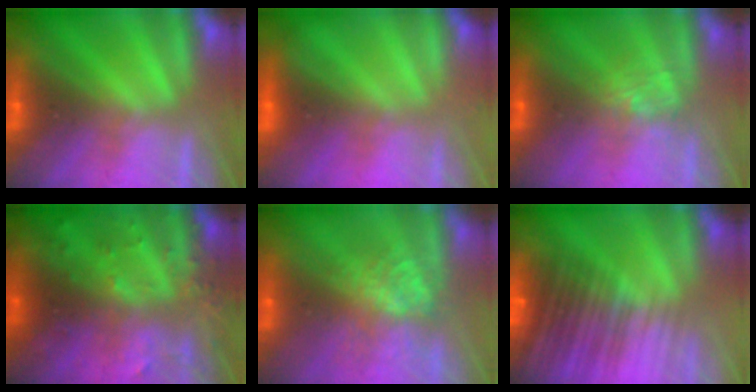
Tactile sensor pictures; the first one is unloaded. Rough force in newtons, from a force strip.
{"total": 2.1}
{"total": 2.1}
{"total": 7.4}
{"total": 9.3}
{"total": 5.6}